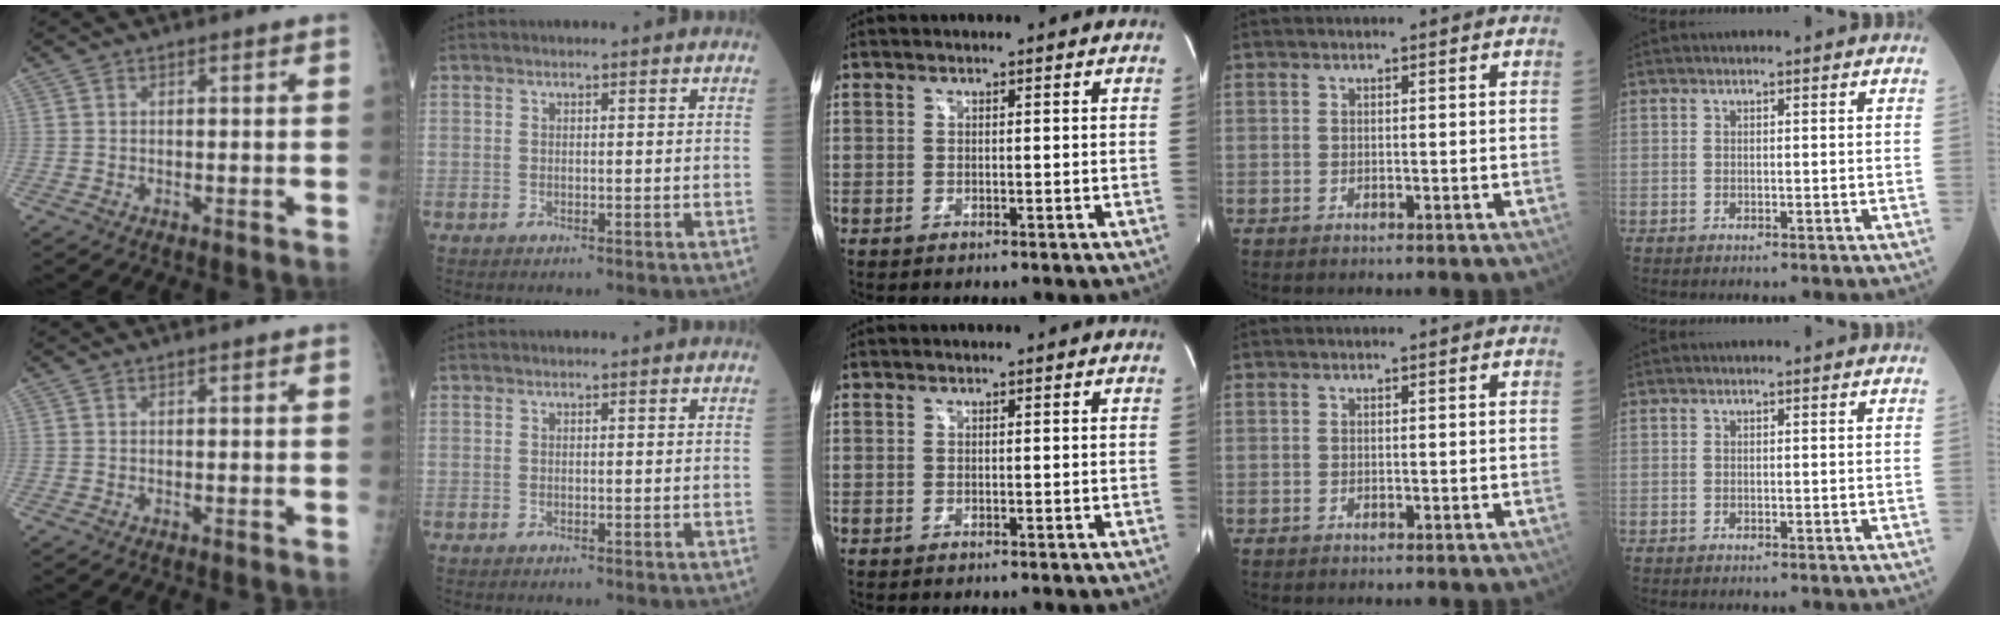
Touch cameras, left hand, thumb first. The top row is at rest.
{}